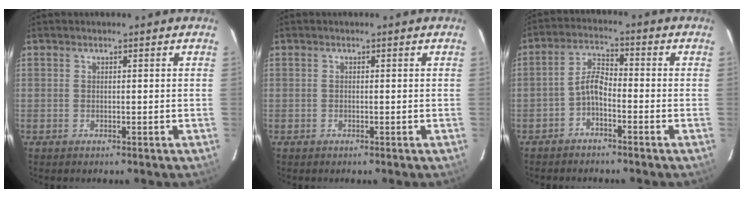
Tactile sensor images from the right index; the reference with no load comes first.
{"total": 0.0}
{"total": 4.0, "force": [-2.4, 1.5, 2.8], "torque": [-0.063, 0.016, -0.050]}